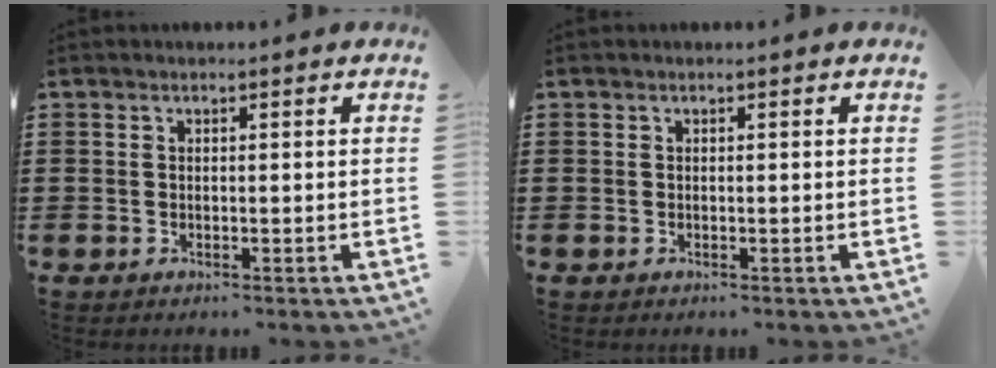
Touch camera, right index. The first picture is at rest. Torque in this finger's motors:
{"motor_torque": [0.11, -0.19, 0.00, 0.00]}